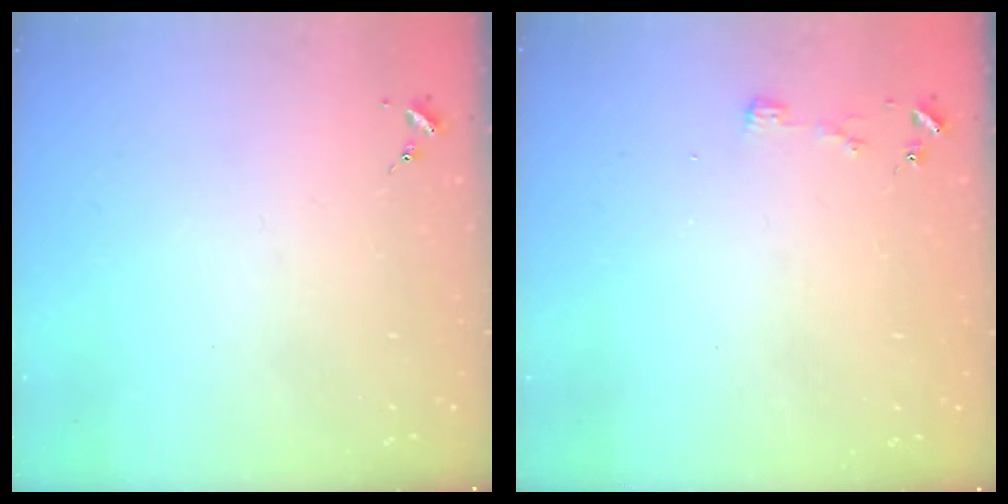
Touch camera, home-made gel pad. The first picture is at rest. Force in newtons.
{"total": 3.3, "press": 3.3, "slide": 0.4}